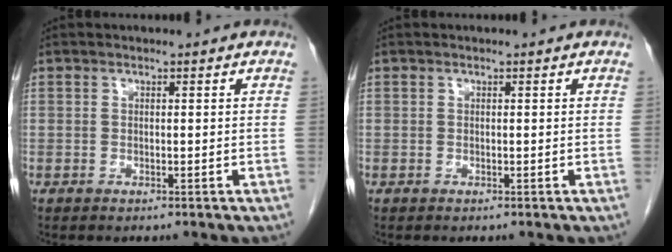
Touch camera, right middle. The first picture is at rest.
{"total": 0.0}